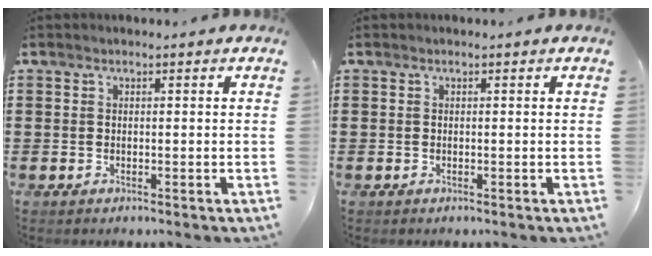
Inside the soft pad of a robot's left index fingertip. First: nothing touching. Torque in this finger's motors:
{"motor_torque": [-0.01, 0.01, 0.00, 0.00]}